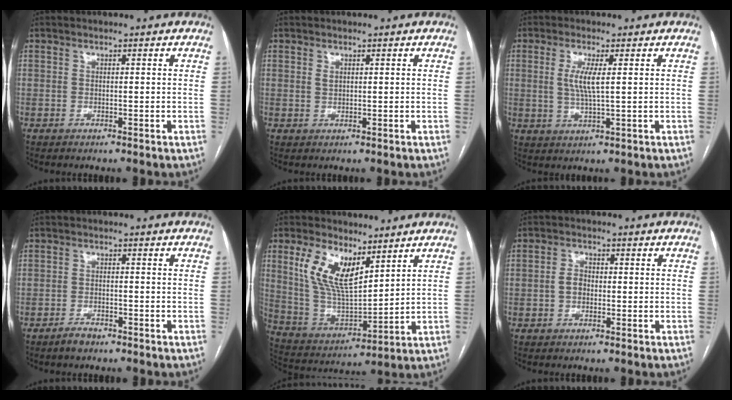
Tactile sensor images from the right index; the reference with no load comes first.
{"total": 0.8, "force": [0.4, 0.5, 0.6], "torque": [-0.009, -0.001, 0.009]}
{"total": 4.4, "force": [0.9, 0.3, 4.3], "torque": [-0.091, -0.004, 0.019]}
{"total": 2.2, "force": [-1.8, 0.9, 1.0], "torque": [-0.027, 0.001, -0.027]}
{"total": 12.7, "force": [6.5, 5.2, 9.6], "torque": [-0.199, 0.008, 0.136]}
{"total": 2.4, "force": [-0.4, 1.8, 1.6], "torque": [-0.031, 0.012, -0.009]}